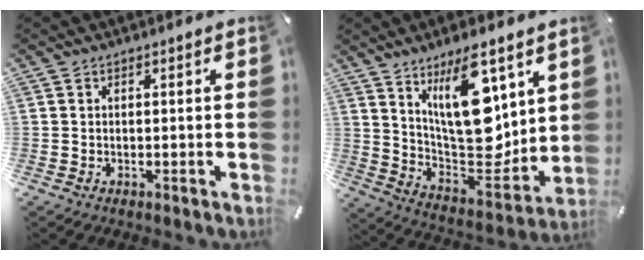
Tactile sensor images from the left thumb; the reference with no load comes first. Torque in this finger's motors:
{"motor_torque": [2.64, 2.35, 1.71, -1.06, 0.57]}